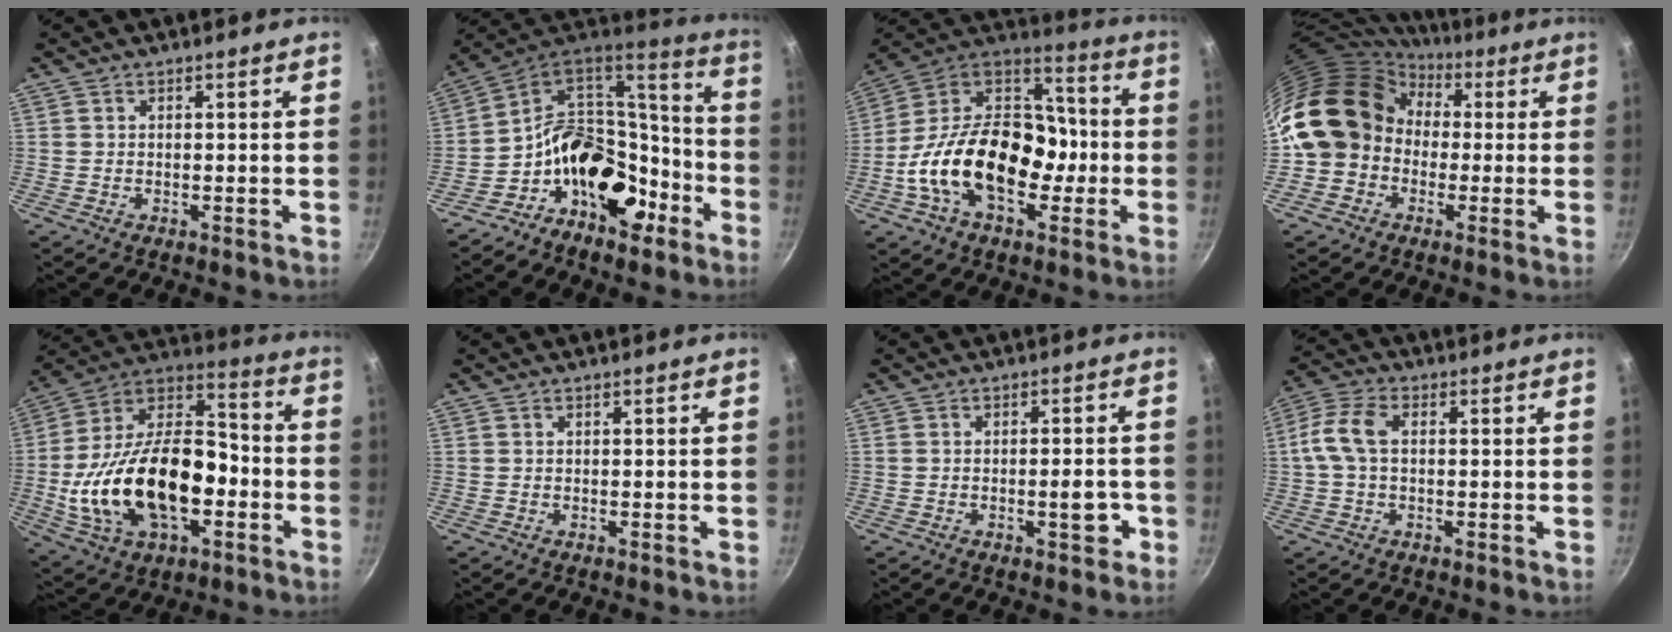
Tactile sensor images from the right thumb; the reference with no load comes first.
{"total": 19.1, "force": [-8.4, 12.7, 11.4], "torque": [-0.132, 0.098, -0.148]}
{"total": 25.3, "force": [-5.6, 16.7, 18.1], "torque": [-0.281, 0.064, -0.110]}
{"total": 15.2, "force": [0.3, 13.0, 7.9], "torque": [-0.107, 0.045, -0.015]}
{"total": 27.2, "force": [-5.6, 16.0, 21.4], "torque": [-0.378, 0.052, -0.095]}
{"total": 0.0}
{"total": 4.2, "force": [-1.5, 1.6, 3.6], "torque": [-0.028, 0.017, -0.021]}
{"total": 7.2, "force": [0.5, 4.4, 5.7], "torque": [-0.125, 0.021, -0.002]}